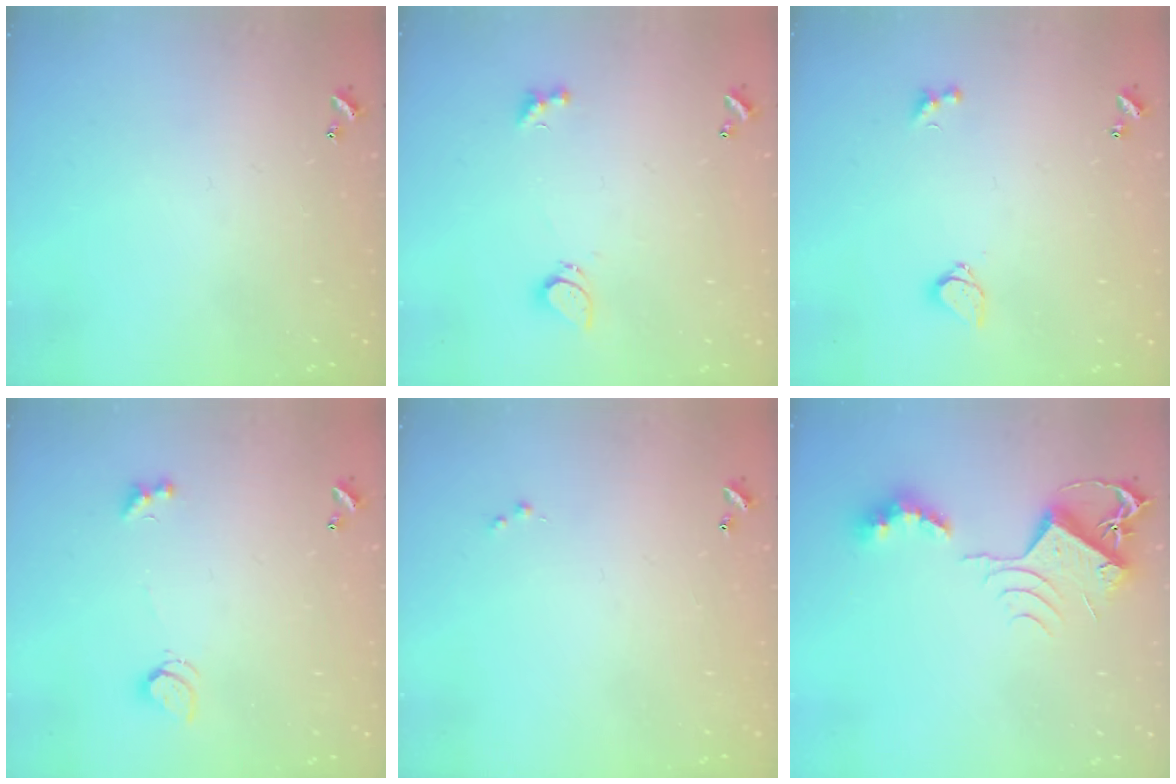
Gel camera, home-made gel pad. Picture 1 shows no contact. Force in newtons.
{"total": 2.6, "press": 2.5, "slide": 0.8}
{"total": 3.0, "press": 2.9, "slide": 0.8}
{"total": 2.8, "press": 2.8, "slide": 0.6}
{"total": 0.0}
{"total": 12.8, "press": 12.8, "slide": 1.0}